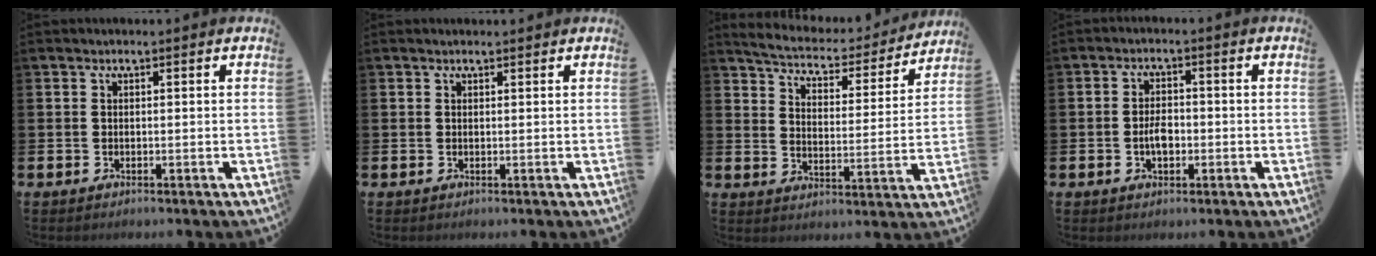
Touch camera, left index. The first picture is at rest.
{"total": 0.5, "force": [0.5, 0.1, 0.1], "torque": [0.007, -0.003, 0.007]}
{"total": 5.9, "force": [5.7, 0.9, 1.2], "torque": [-0.056, -0.045, 0.095]}
{"total": 3.0, "force": [-0.6, 1.7, 2.4], "torque": [-0.036, 0.000, -0.013]}